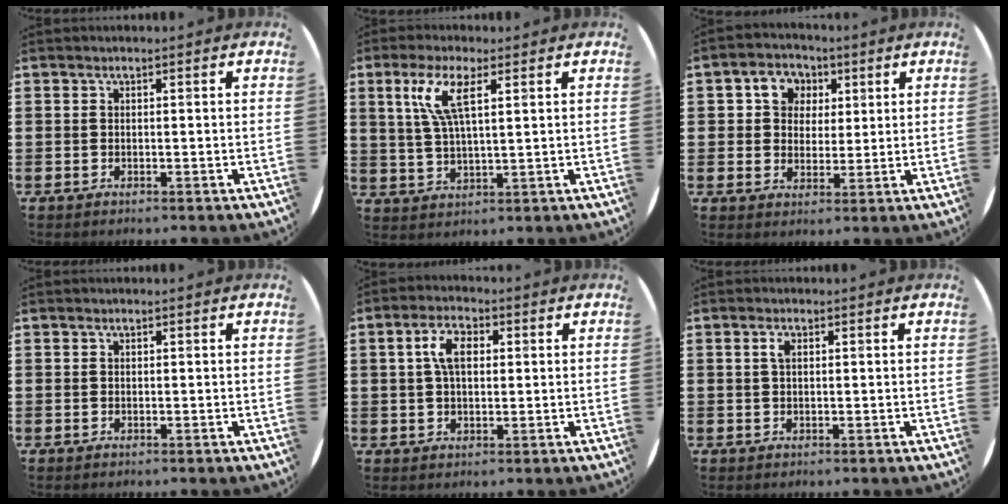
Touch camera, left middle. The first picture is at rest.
{"total": 6.7, "force": [3.4, 1.6, 5.5], "torque": [-0.120, 0.008, 0.057]}
{"total": 5.0, "force": [2.2, 4.3, 1.4], "torque": [-0.032, 0.010, 0.036]}
{"total": 0.0}
{"total": 5.2, "force": [1.5, 2.6, 4.2], "torque": [-0.081, 0.010, 0.023]}
{"total": 1.5, "force": [0.5, 0.7, 1.3], "torque": [-0.019, 0.003, 0.007]}